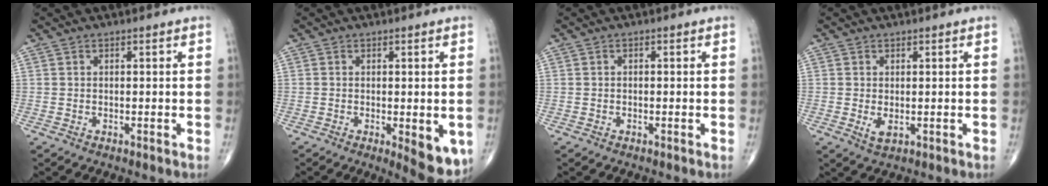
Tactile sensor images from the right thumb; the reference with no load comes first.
{"total": 7.6, "force": [-2.1, 2.8, 6.8], "torque": [-0.073, -0.015, -0.022]}
{"total": 0.0}
{"total": 2.1, "force": [-0.2, 1.1, 1.8], "torque": [-0.031, -0.006, 0.002]}